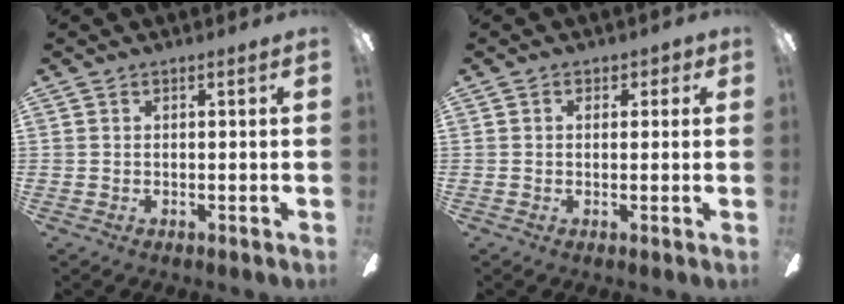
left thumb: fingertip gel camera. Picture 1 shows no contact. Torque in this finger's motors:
{"motor_torque": [-0.19, -0.04, -0.41, 0.23, -0.02]}